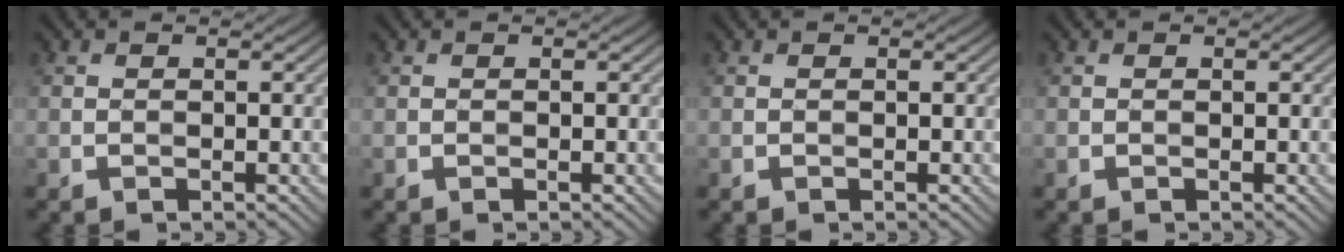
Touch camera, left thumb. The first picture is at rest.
{"total": 0.0}
{"total": 0.0}
{"total": 0.0}